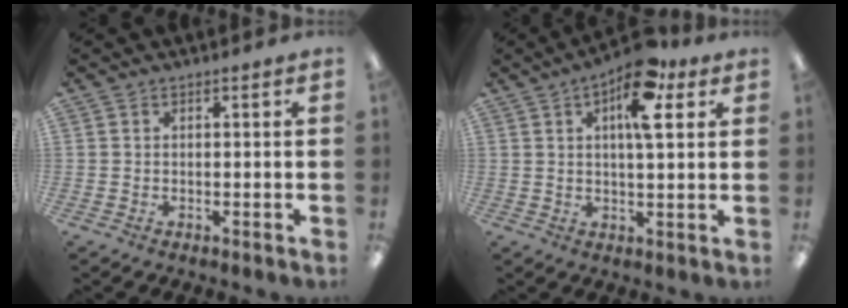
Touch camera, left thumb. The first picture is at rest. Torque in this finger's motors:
{"motor_torque": [-0.07, 0.31, 0.17, -0.21, 0.28]}